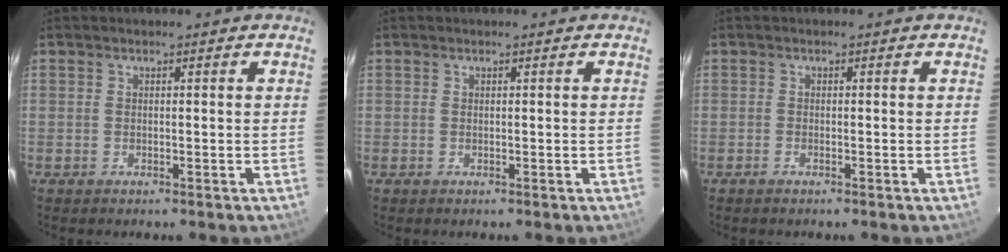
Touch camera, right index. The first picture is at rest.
{"total": 0.0}
{"total": 0.5, "force": [-0.5, 0.1, 0.3], "torque": [-0.006, -0.001, -0.011]}